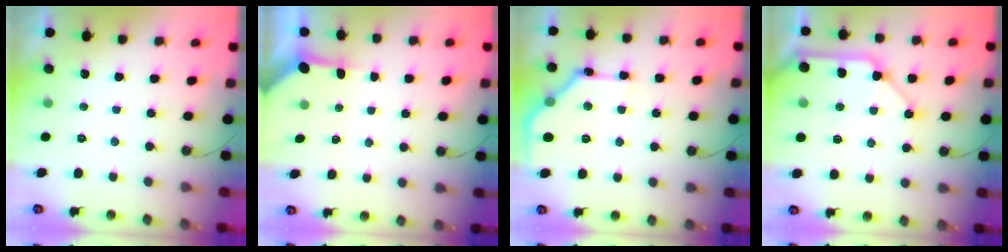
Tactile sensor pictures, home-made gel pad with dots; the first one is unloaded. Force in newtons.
{"total": 3.4, "press": 3.4, "slide": 0.5}
{"total": 15.3, "press": 15.3, "slide": 0.3}
{"total": 14.9, "press": 14.8, "slide": 1.9}